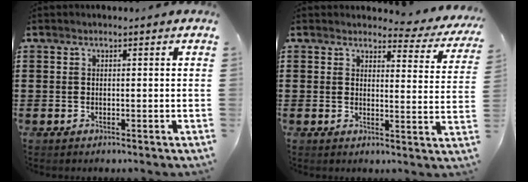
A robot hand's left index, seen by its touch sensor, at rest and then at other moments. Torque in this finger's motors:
{"motor_torque": [-0.80, -0.67, -0.42, -0.21]}